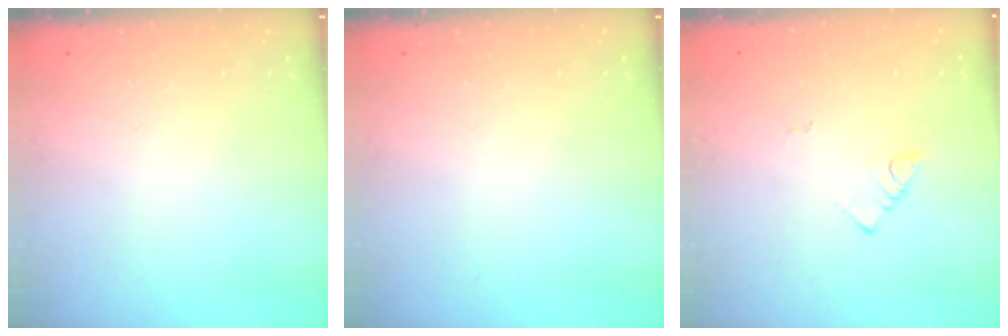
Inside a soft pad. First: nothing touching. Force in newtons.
{"total": 0.0}
{"total": 2.7, "press": 2.7, "slide": 0.6}